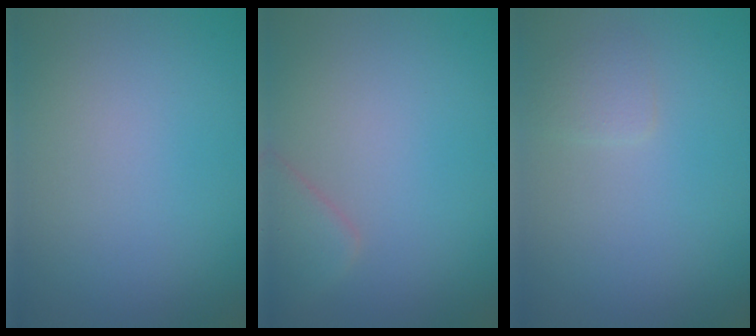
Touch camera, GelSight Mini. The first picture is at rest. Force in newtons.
{"total": 2.4, "press": 2.4, "slide": 0.2}
{"total": 1.0, "press": 1.0, "slide": 0.0}